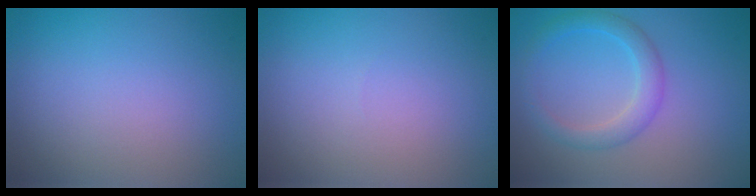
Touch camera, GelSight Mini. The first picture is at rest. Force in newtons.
{"total": 0.0}
{"total": 2.9, "press": 2.8, "slide": 0.2}